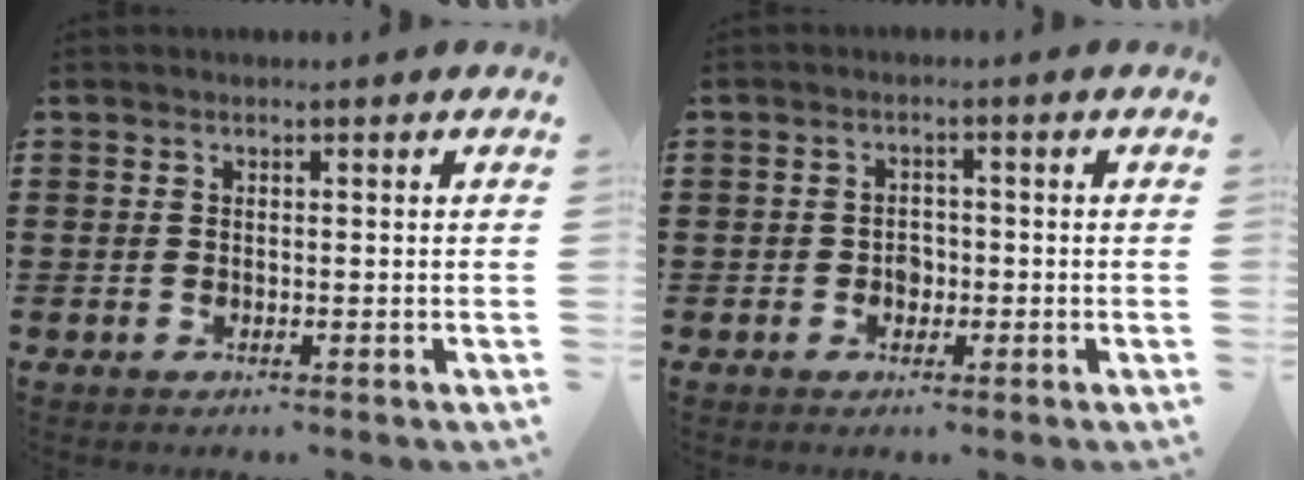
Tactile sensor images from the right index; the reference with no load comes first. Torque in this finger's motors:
{"motor_torque": [0.59, -0.42, 0.05, 0.03]}